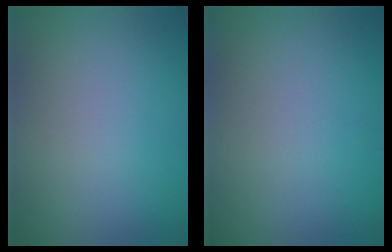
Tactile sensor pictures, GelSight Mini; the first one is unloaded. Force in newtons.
{"total": 0.0}